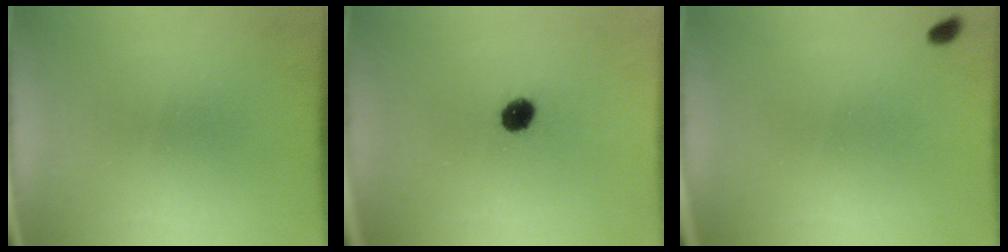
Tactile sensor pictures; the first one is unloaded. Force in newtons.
{"total": 4.7}
{"total": 1.2}